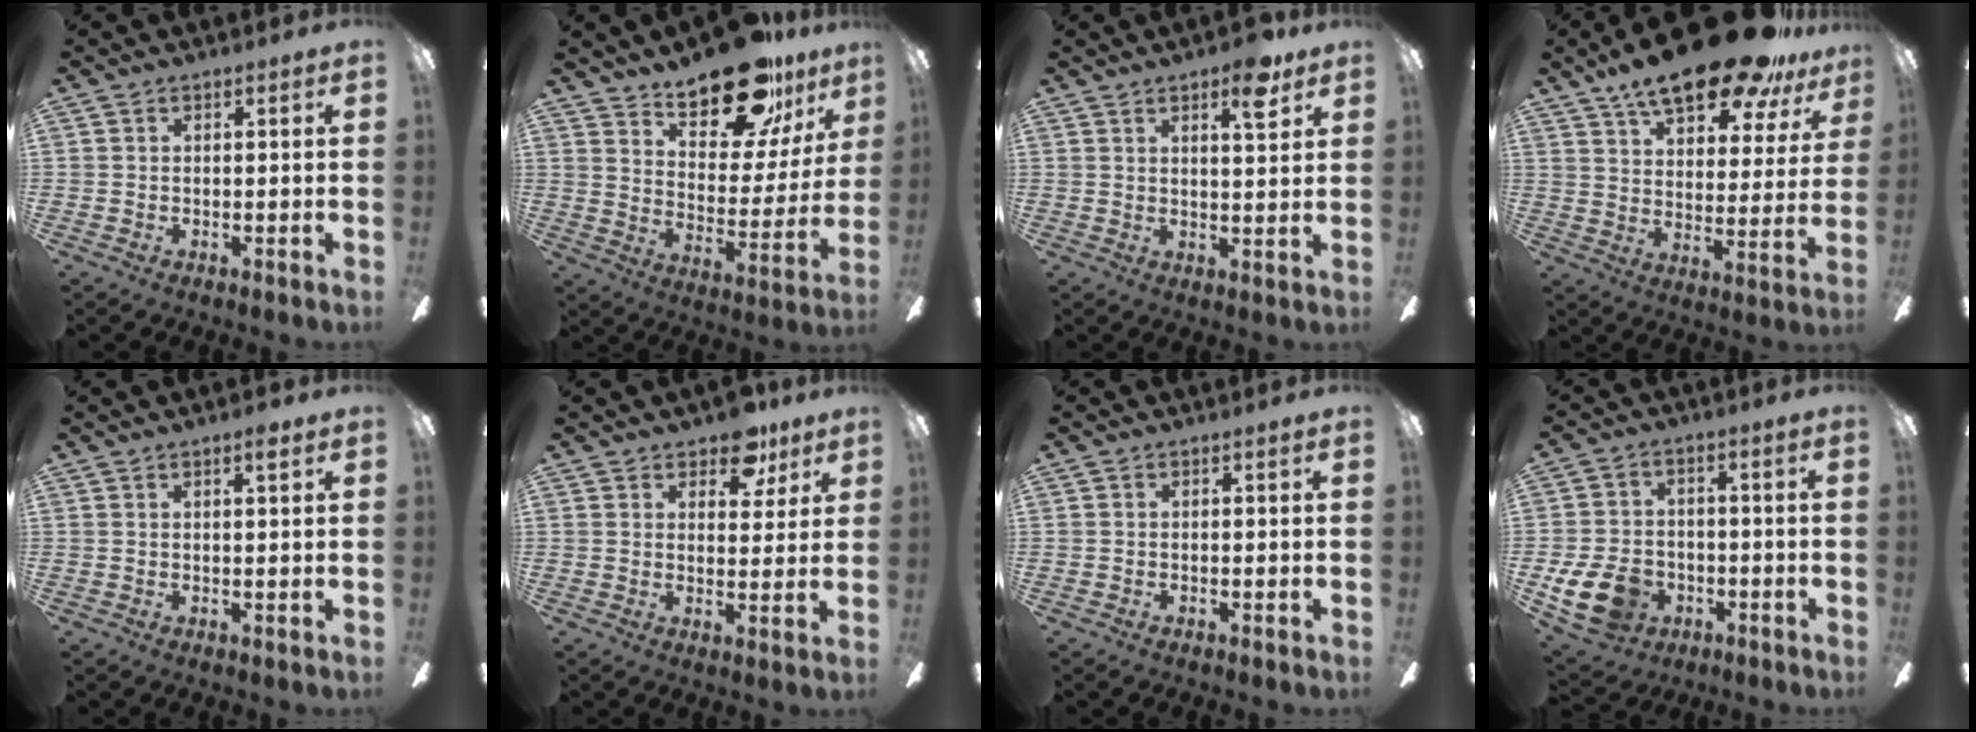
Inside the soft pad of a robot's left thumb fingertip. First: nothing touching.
{"total": 20.1, "force": [16.1, 7.2, 9.5], "torque": [-0.142, -0.112, 0.275]}
{"total": 6.8, "force": [4.6, 1.8, 4.7], "torque": [-0.055, -0.023, 0.070]}
{"total": 19.6, "force": [15.1, 6.1, 10.8], "torque": [-0.178, -0.095, 0.258]}
{"total": 2.2, "force": [1.6, 0.2, 1.4], "torque": [-0.016, -0.006, 0.025]}
{"total": 8.0, "force": [6.0, 4.3, 3.2], "torque": [-0.024, -0.032, 0.104]}
{"total": 0.0}
{"total": 12.1, "force": [-4.7, 8.8, 6.7], "torque": [-0.152, 0.026, -0.084]}